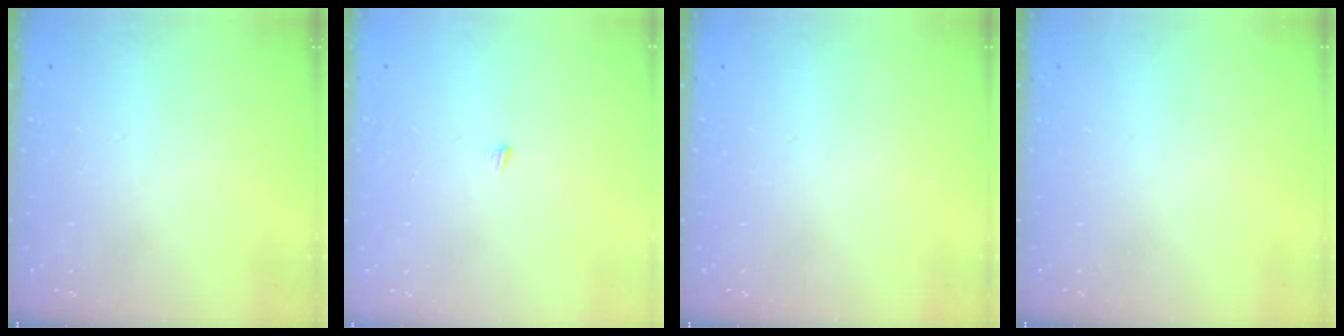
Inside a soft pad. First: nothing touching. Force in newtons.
{"total": 3.9, "press": 3.9, "slide": 0.3}
{"total": 0.0}
{"total": 0.0}